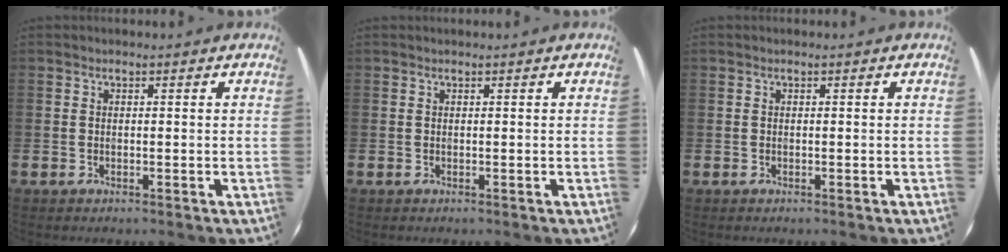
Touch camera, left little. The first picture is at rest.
{"total": 0.0}
{"total": 0.0}